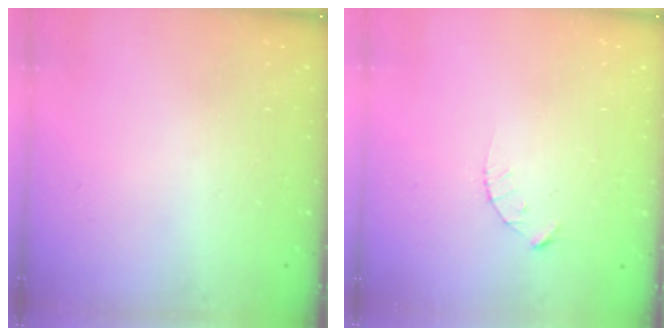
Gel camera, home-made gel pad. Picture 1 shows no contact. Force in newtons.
{"total": 2.1, "press": 2.1, "slide": 0.3}